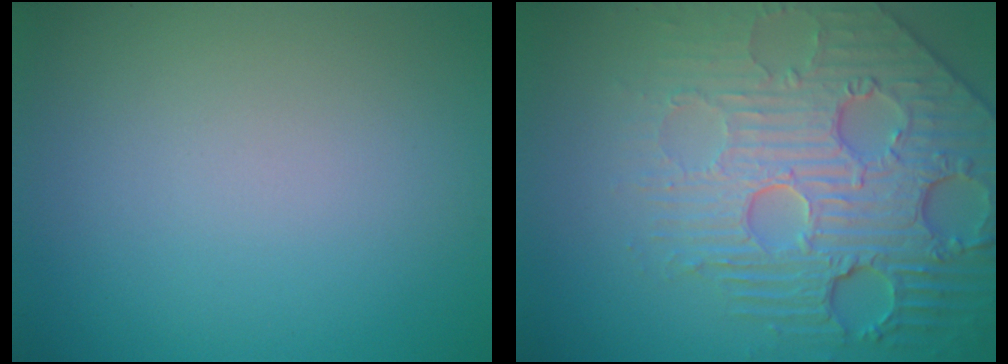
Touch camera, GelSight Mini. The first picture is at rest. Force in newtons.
{"total": 7.5, "press": 5.9, "slide": 4.7}